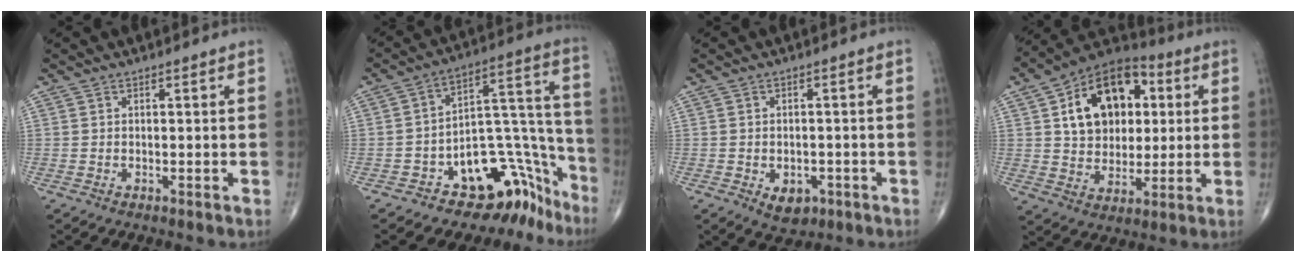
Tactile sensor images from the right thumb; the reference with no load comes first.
{"total": 15.9, "force": [-11.0, 9.0, 7.3], "torque": [-0.009, 0.161, -0.163]}
{"total": 4.7, "force": [-1.8, 3.2, 2.9], "torque": [-0.030, 0.006, -0.016]}
{"total": 18.3, "force": [4.5, 12.8, 12.3], "torque": [-0.154, 0.008, 0.071]}